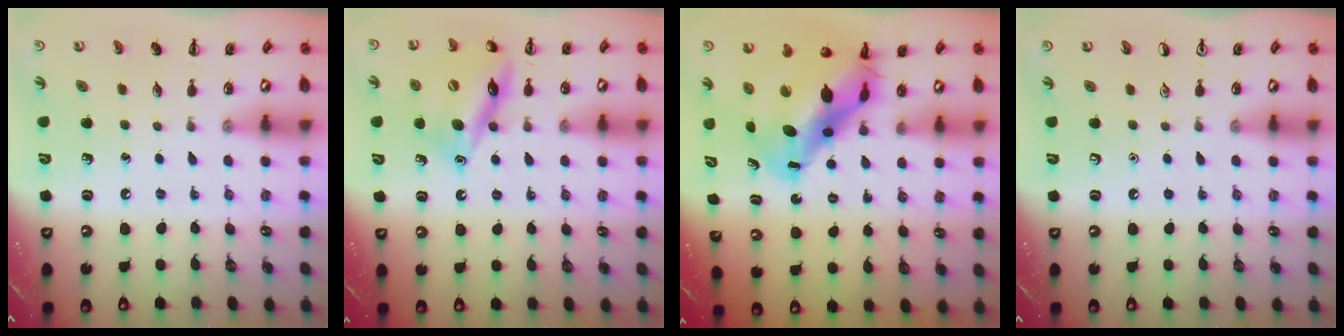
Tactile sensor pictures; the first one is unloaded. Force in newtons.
{"total": 15.5, "press": 15.3, "slide": 2.9}
{"total": 14.2, "press": 13.8, "slide": 3.6}
{"total": 0.0}